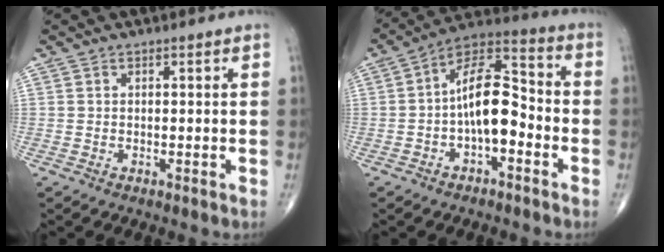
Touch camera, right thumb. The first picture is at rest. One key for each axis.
{"total": 12.7, "fx": -2.5, "fy": 6.3, "fz": 10.8, "tx": -0.166, "ty": 0.045, "tz": -0.052}